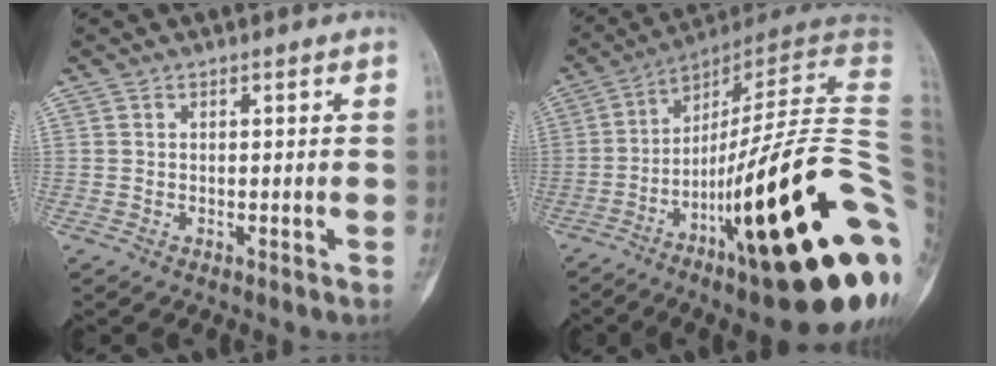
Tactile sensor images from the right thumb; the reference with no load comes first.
{"total": 33.3, "force": [-9.5, 5.5, 31.4], "torque": [-0.379, 0.036, -0.152]}